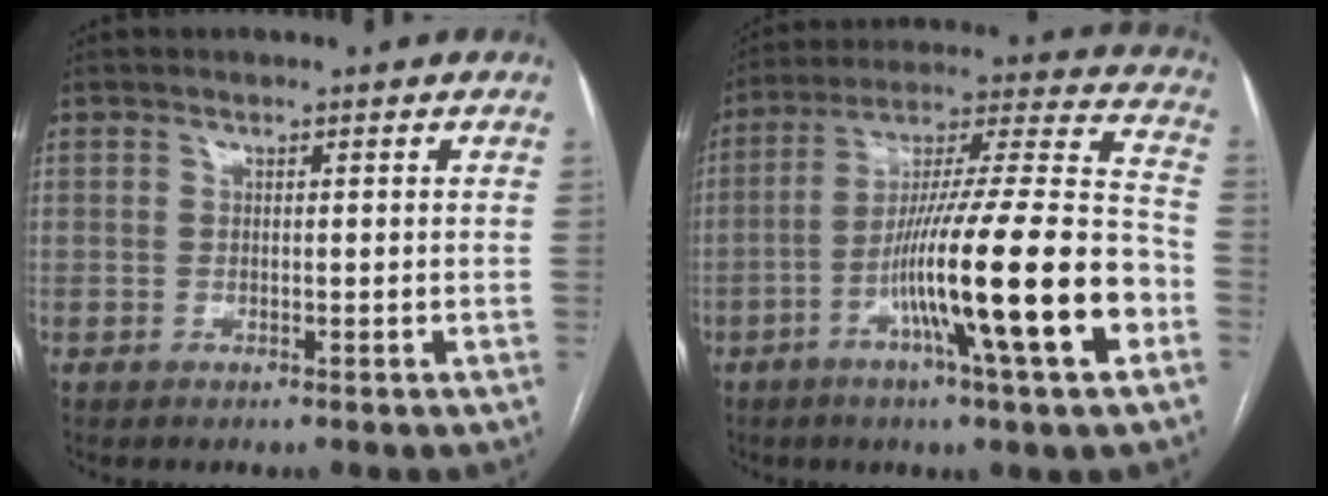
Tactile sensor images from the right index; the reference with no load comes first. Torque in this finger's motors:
{"motor_torque": [1.53, -0.61, 0.71, 0.21]}